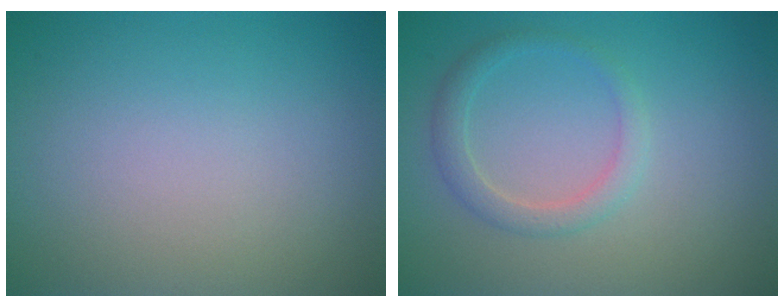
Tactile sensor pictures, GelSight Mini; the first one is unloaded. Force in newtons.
{"total": 2.0, "press": 2.0, "slide": 0.0}